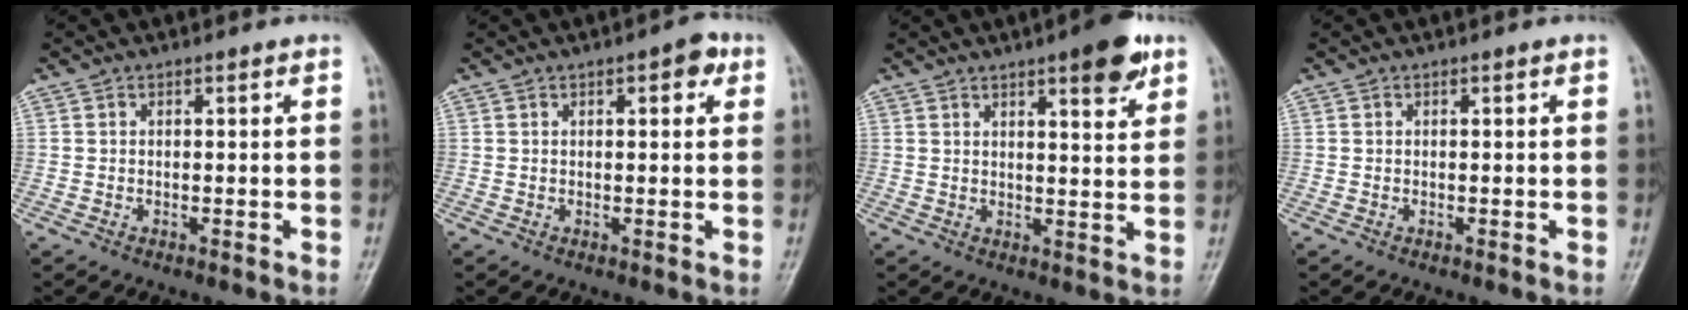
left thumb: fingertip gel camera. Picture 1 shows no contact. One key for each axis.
{"total": 3.4, "fx": 1.5, "fy": 1.4, "fz": 2.8, "tx": -0.025, "ty": 0.001, "tz": 0.012}
{"total": 8.0, "fx": 4.7, "fy": 2.0, "fz": 6.1, "tx": -0.070, "ty": -0.022, "tz": 0.061}
{"total": 0.0}